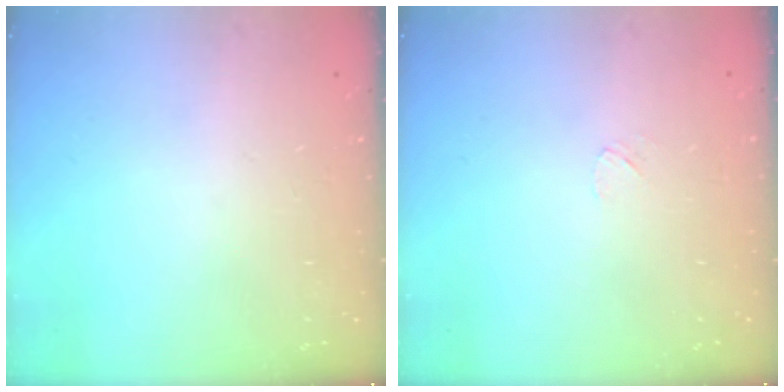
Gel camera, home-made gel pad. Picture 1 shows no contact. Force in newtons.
{"total": 3.1, "press": 3.1, "slide": 0.4}